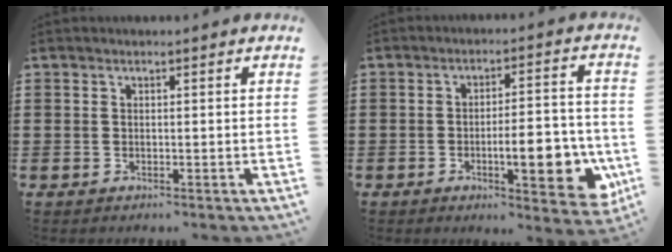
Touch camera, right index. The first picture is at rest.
{"total": 9.1, "force": [-2.7, 3.0, 8.1], "torque": [-0.107, -0.005, -0.044]}